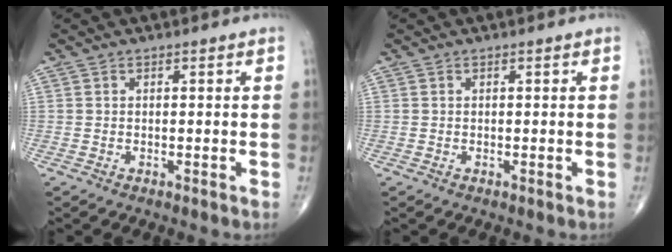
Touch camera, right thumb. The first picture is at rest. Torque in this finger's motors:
{"motor_torque": [0.00, 0.00, 0.00, 0.00, 0.00]}